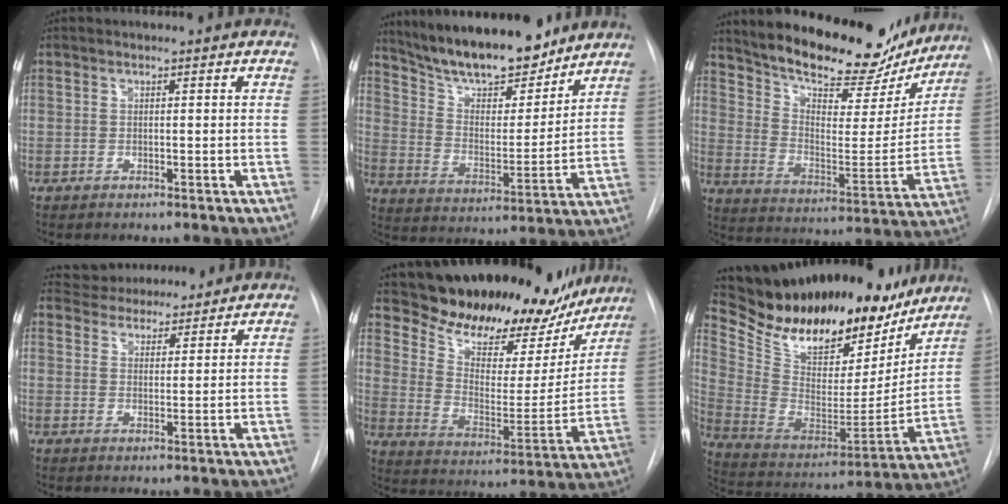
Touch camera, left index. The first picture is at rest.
{"total": 17.3, "force": [15.0, 4.0, 7.6], "torque": [-0.122, -0.003, 0.248]}
{"total": 22.9, "force": [19.8, 7.1, 9.0], "torque": [-0.143, -0.015, 0.278]}
{"total": 9.0, "force": [8.4, 3.0, 1.5], "torque": [-0.015, 0.021, 0.119]}
{"total": 22.9, "force": [20.0, 8.5, 7.2], "torque": [-0.107, -0.025, 0.277]}
{"total": 28.4, "force": [23.8, 9.7, 12.1], "torque": [-0.223, -0.014, 0.357]}